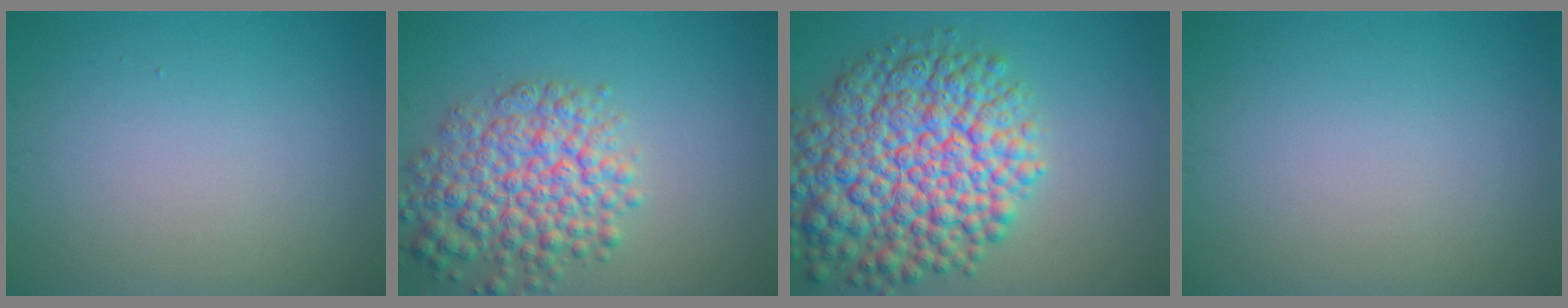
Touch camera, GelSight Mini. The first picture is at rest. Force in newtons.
{"total": 6.7, "press": 6.7, "slide": 0.3}
{"total": 12.2, "press": 12.2, "slide": 0.4}
{"total": 0.0}